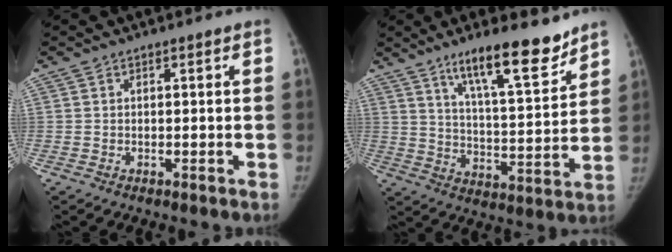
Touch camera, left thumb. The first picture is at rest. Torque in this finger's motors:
{"motor_torque": [1.06, -0.51, 1.13, -1.28, 0.39]}